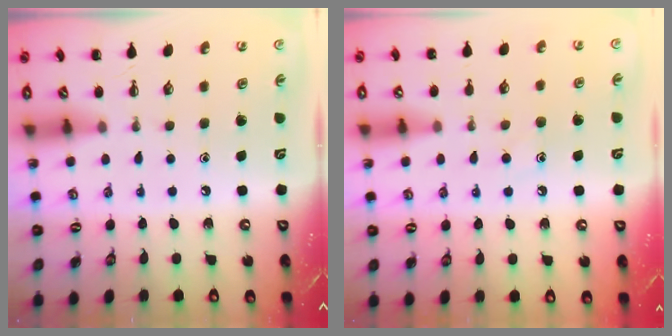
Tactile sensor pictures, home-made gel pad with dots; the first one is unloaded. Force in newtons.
{"total": 8.2, "press": 8.1, "slide": 1.2}